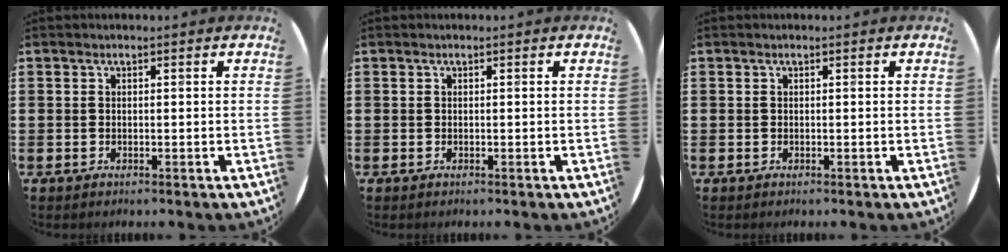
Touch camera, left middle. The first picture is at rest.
{"total": 0.0}
{"total": 0.0}